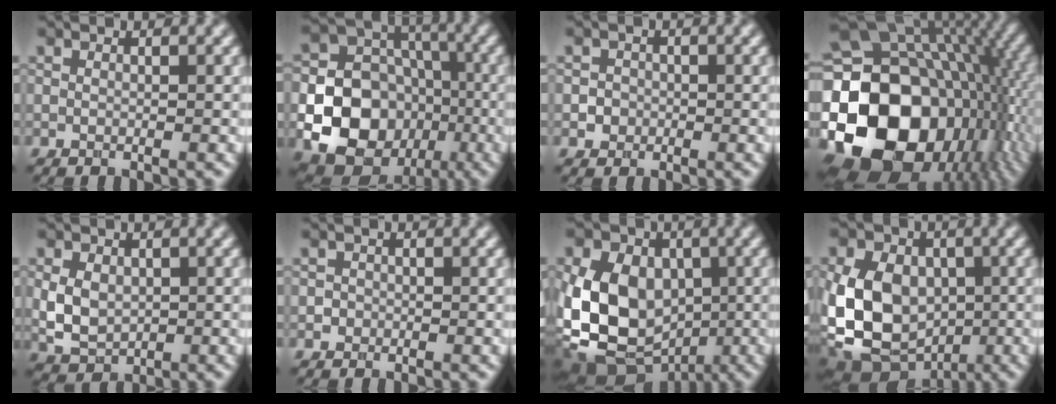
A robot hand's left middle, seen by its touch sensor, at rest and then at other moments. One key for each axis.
{"total": 15.9, "fx": -4.9, "fy": 13.5, "fz": 6.8, "tx": -0.125, "ty": -0.035, "tz": -0.100}
{"total": 1.4, "fx": -0.2, "fy": 1.3, "fz": 0.3, "tx": 0.013, "ty": -0.003, "tz": -0.005}
{"total": 22.3, "fx": -4.4, "fy": 17.2, "fz": 13.5, "tx": -0.247, "ty": -0.027, "tz": -0.086}
{"total": 3.9, "fx": 0.0, "fy": 2.9, "fz": 2.6, "tx": -0.056, "ty": -0.003, "tz": 0.003}
{"total": 0.8, "fx": -0.1, "fy": 0.8, "fz": 0.1, "tx": 0.006, "ty": -0.003, "tz": -0.004}
{"total": 12.2, "fx": -1.4, "fy": 9.1, "fz": 7.9, "tx": -0.138, "ty": 0.000, "tz": -0.029}
{"total": 11.1, "fx": -1.8, "fy": 8.5, "fz": 6.8, "tx": -0.130, "ty": -0.003, "tz": -0.035}